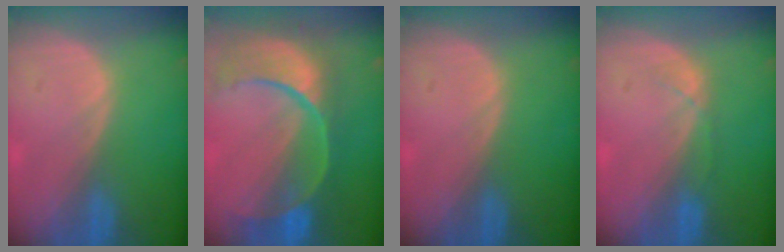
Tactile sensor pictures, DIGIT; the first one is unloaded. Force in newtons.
{"total": 12.4, "press": 9.9, "slide": 7.4}
{"total": 0.0}
{"total": 1.4, "press": 1.3, "slide": 0.3}